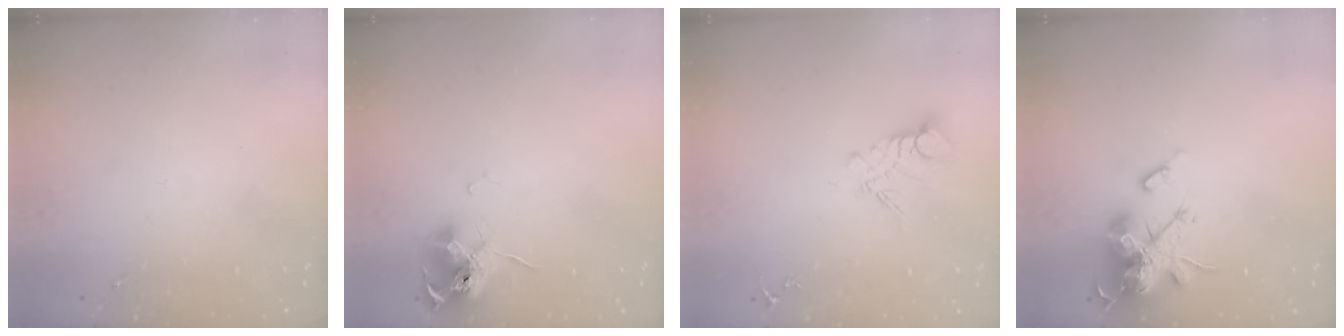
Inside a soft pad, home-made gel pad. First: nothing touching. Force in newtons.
{"total": 11.2, "press": 11.1, "slide": 1.1}
{"total": 9.1, "press": 9.1, "slide": 0.9}
{"total": 19.6, "press": 19.6, "slide": 0.1}